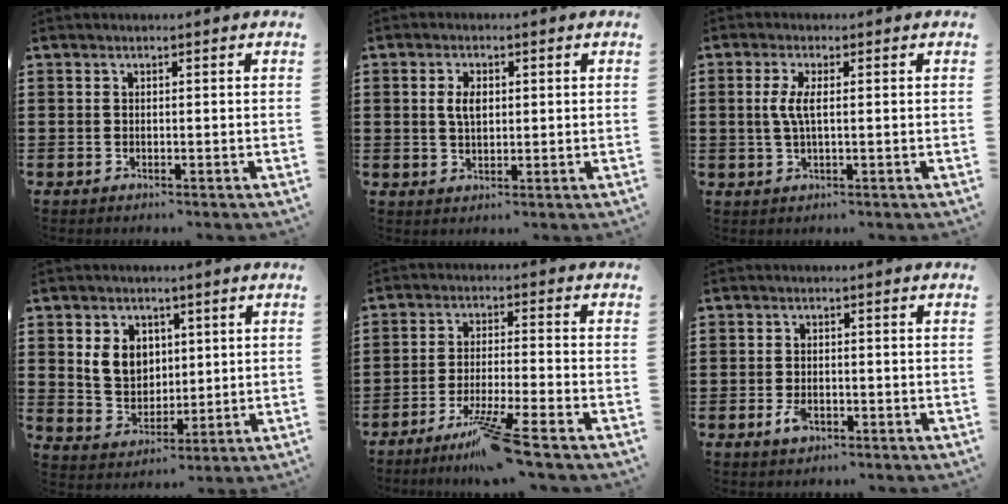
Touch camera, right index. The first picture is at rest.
{"total": 3.3, "force": [0.6, 1.8, 2.7], "torque": [-0.048, 0.007, 0.006]}
{"total": 3.5, "force": [0.3, 0.9, 3.4], "torque": [-0.080, -0.004, -0.001]}
{"total": 6.5, "force": [1.9, 5.4, 3.0], "torque": [-0.074, 0.016, 0.033]}
{"total": 8.0, "force": [-5.8, -0.5, 5.4], "torque": [-0.105, -0.015, -0.111]}
{"total": 2.4, "force": [-1.0, 1.3, 1.8], "torque": [-0.040, -0.005, -0.019]}